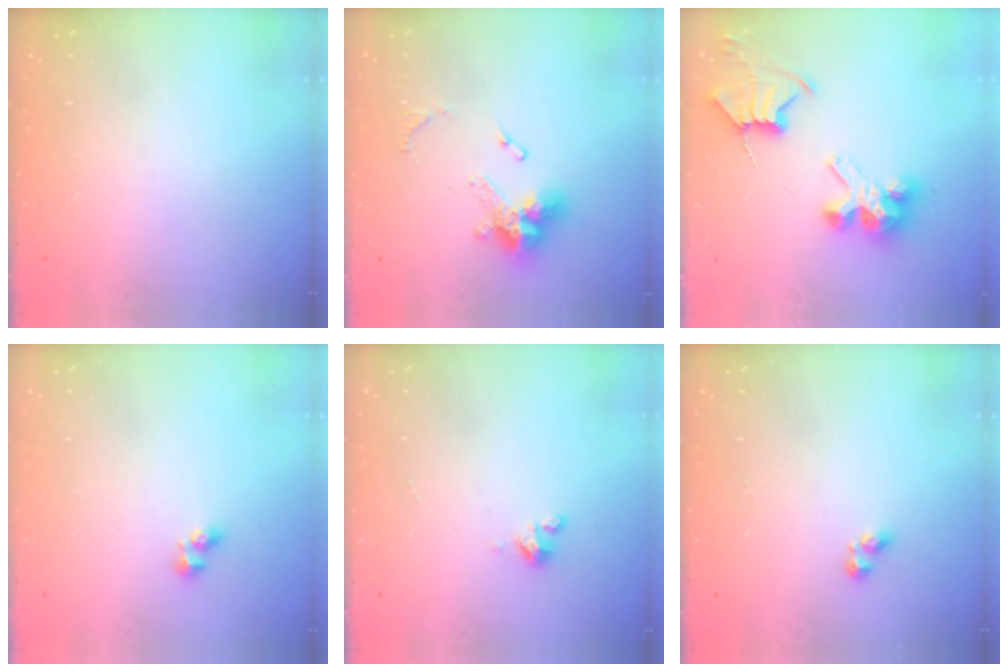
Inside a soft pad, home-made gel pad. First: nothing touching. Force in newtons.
{"total": 12.8, "press": 12.7, "slide": 1.4}
{"total": 9.8, "press": 9.7, "slide": 1.2}
{"total": 2.7, "press": 2.5, "slide": 1.0}
{"total": 1.8, "press": 1.7, "slide": 0.4}
{"total": 3.0, "press": 2.9, "slide": 0.6}